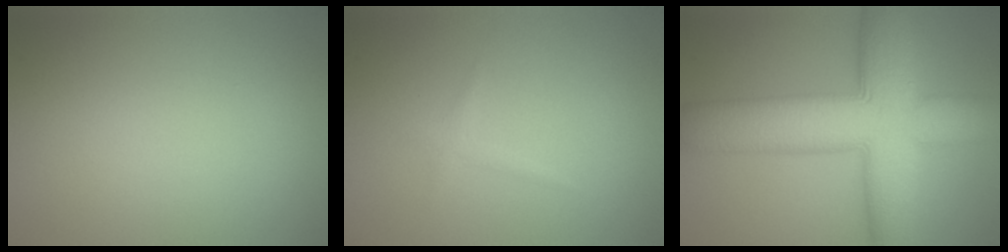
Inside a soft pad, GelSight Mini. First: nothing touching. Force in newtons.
{"total": 0.8, "press": 0.8, "slide": 0.0}
{"total": 12.3, "press": 12.3, "slide": 0.3}